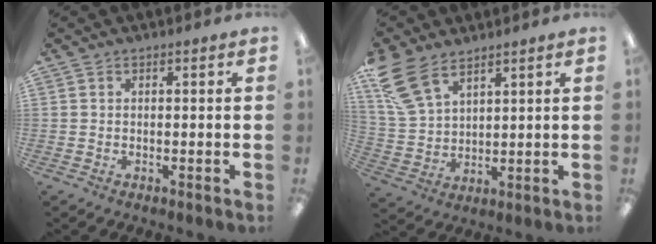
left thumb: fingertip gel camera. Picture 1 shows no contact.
{"total": 12.4, "force": [8.5, 6.0, 6.7], "torque": [-0.162, -0.026, 0.164]}